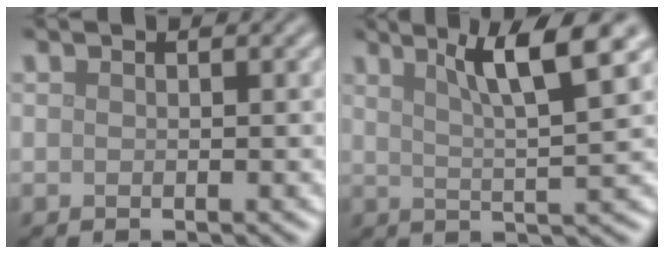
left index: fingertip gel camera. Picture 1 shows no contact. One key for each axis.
{"total": 6.6, "fx": 3.3, "fy": 0.8, "fz": 5.6, "tx": -0.081, "ty": 0.007, "tz": 0.055}